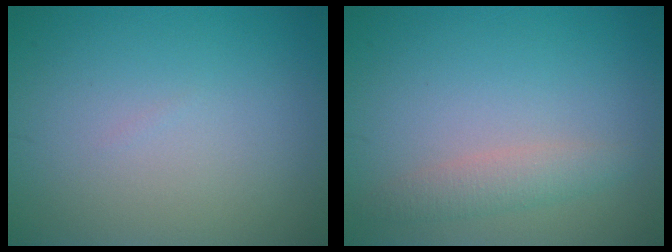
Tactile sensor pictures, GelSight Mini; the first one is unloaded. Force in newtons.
{"total": 2.0, "press": 2.0, "slide": 0.1}